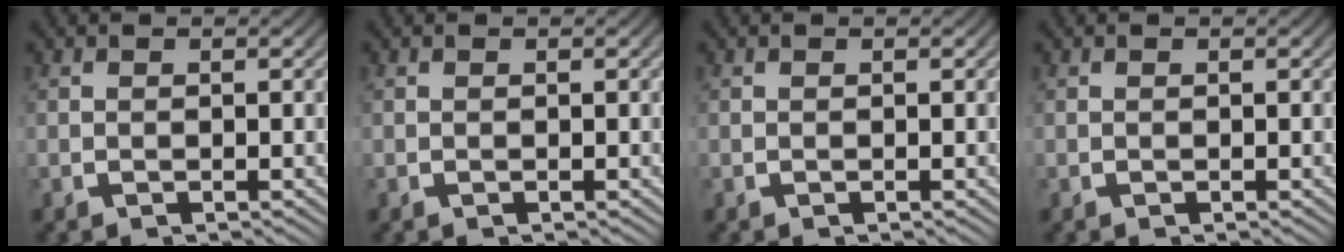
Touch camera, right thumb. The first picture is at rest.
{"total": 0.0}
{"total": 0.0}
{"total": 0.0}